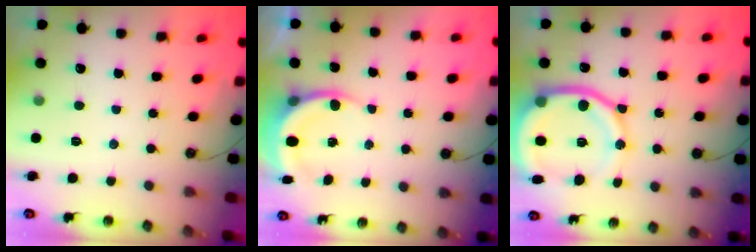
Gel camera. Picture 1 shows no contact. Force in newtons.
{"total": 5.7, "press": 5.6, "slide": 0.9}
{"total": 17.5, "press": 17.4, "slide": 2.1}